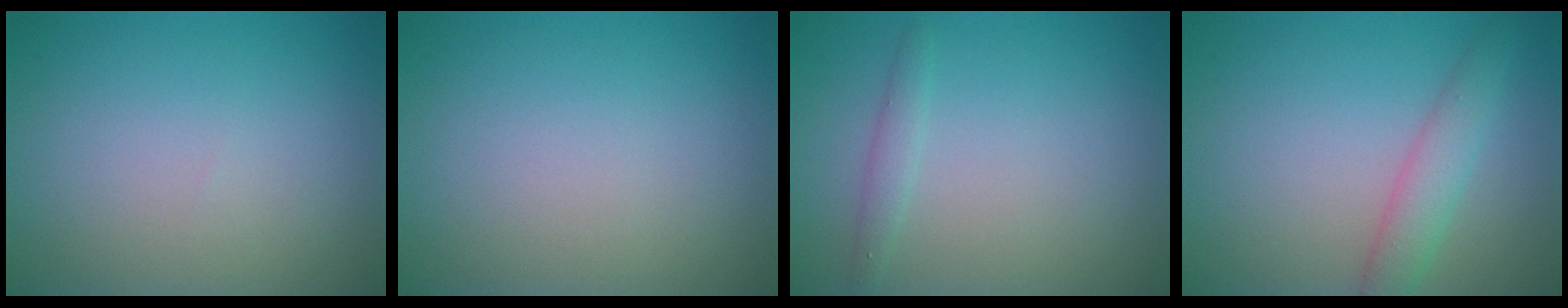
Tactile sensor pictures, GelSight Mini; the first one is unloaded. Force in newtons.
{"total": 0.0}
{"total": 1.3, "press": 1.3, "slide": 0.0}
{"total": 2.8, "press": 2.8, "slide": 0.1}